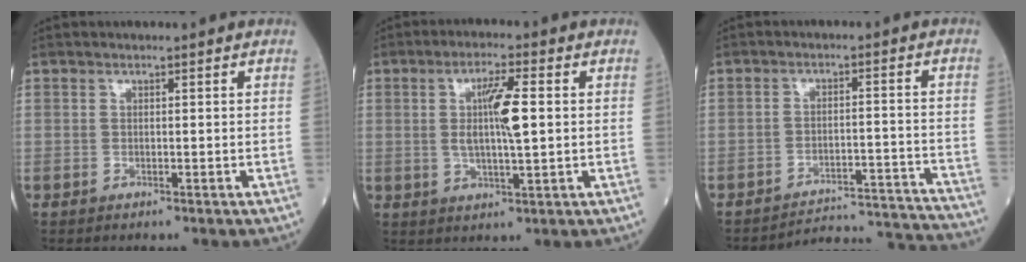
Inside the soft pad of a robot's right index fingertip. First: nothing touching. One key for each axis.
{"total": 7.1, "fx": 0.9, "fy": 0.7, "fz": 7.0, "tx": -0.130, "ty": 0.001, "tz": 0.015}
{"total": 16.1, "fx": -16.0, "fy": -1.1, "fz": 0.7, "tx": 0.013, "ty": 0.018, "tz": -0.207}